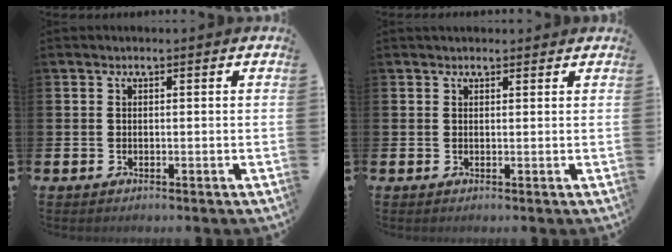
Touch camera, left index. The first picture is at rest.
{"total": 1.1, "force": [0.9, 0.5, 0.2], "torque": [0.014, -0.002, 0.013]}